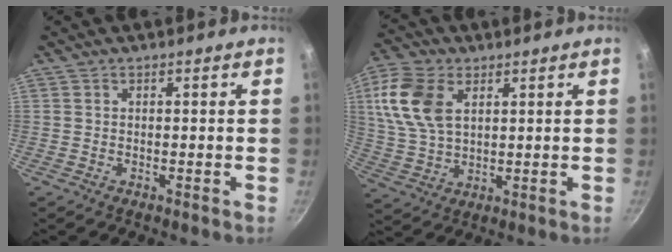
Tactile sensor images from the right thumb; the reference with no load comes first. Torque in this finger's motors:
{"motor_torque": [0.48, 0.27, 1.13, 0.07, 0.37]}